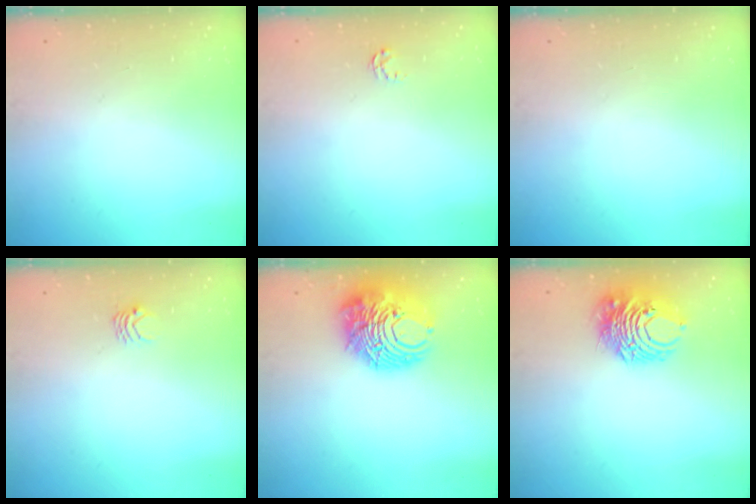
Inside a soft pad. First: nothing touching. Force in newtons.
{"total": 2.6, "press": 2.6, "slide": 0.4}
{"total": 0.0}
{"total": 3.0, "press": 3.0, "slide": 0.3}
{"total": 13.2, "press": 13.1, "slide": 1.6}
{"total": 10.0, "press": 10.0, "slide": 0.5}